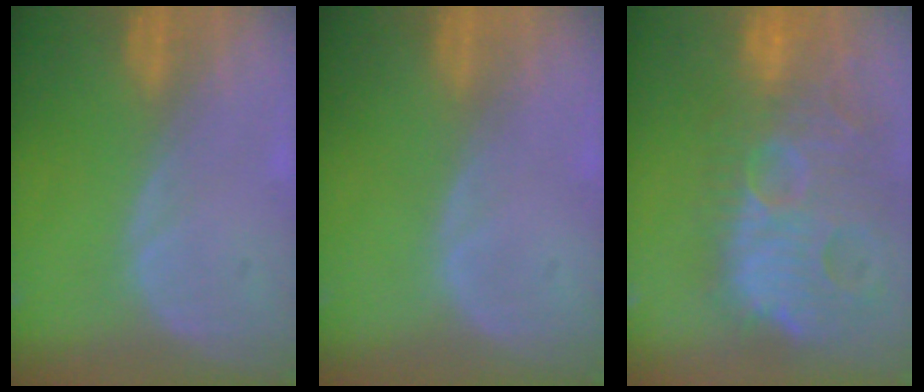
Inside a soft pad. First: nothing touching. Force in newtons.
{"total": 0.0}
{"total": 14.7, "press": 12.6, "slide": 7.6}